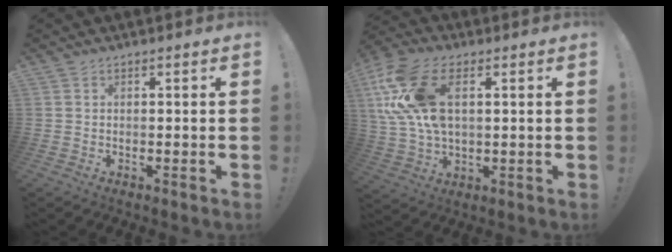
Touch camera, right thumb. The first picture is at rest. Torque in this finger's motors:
{"motor_torque": [0.63, 0.94, 1.66, 0.14, 0.53]}